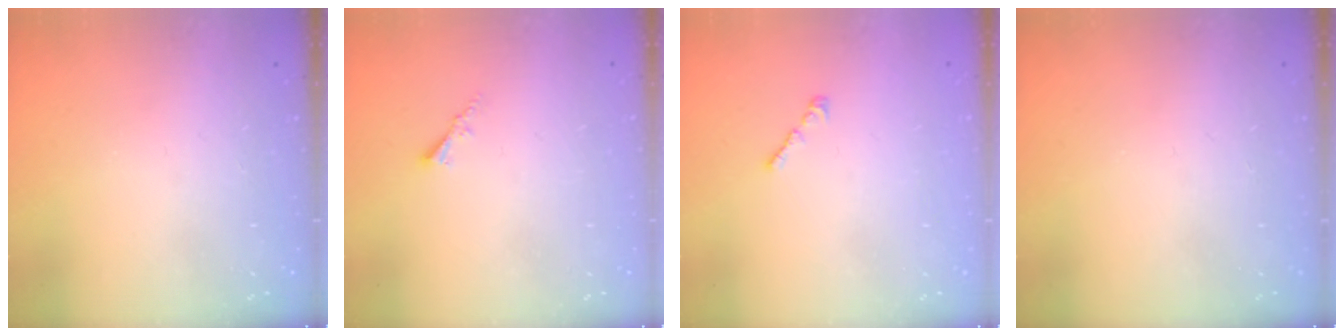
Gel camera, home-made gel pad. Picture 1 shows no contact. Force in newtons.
{"total": 1.7, "press": 1.6, "slide": 0.4}
{"total": 1.1, "press": 0.9, "slide": 0.5}
{"total": 0.0}